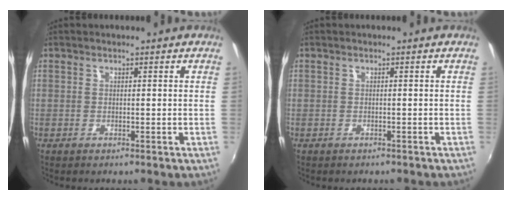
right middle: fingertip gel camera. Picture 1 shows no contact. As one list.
[{"total": 0.8, "force": [-0.6, 0.5, 0.0], "torque": [-0.005, 0.001, -0.008]}]